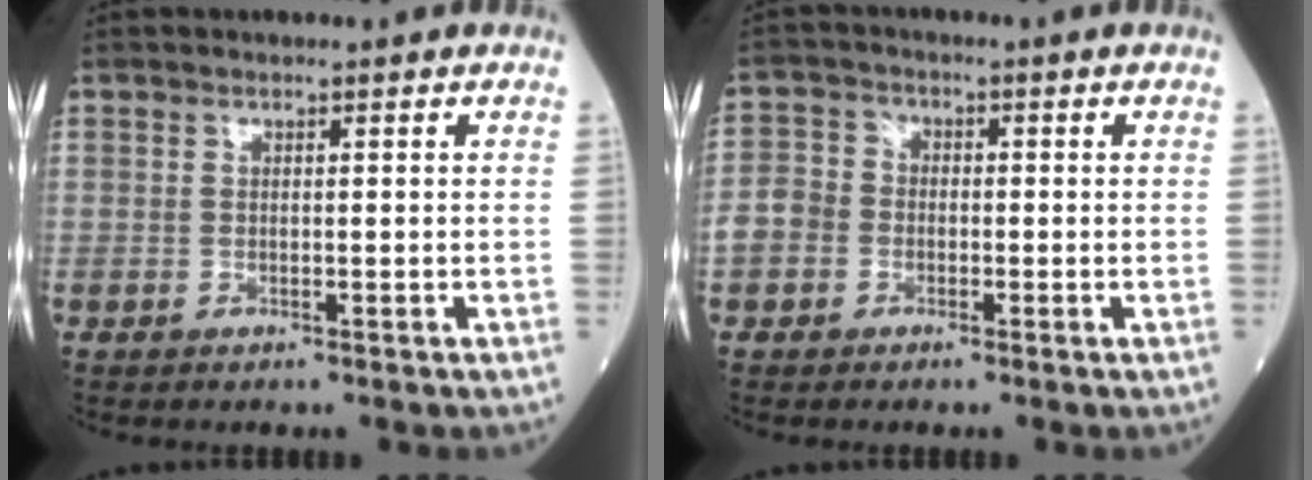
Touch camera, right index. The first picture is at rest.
{"total": 5.3, "force": [-1.6, 4.6, 2.1], "torque": [-0.062, 0.019, -0.037]}